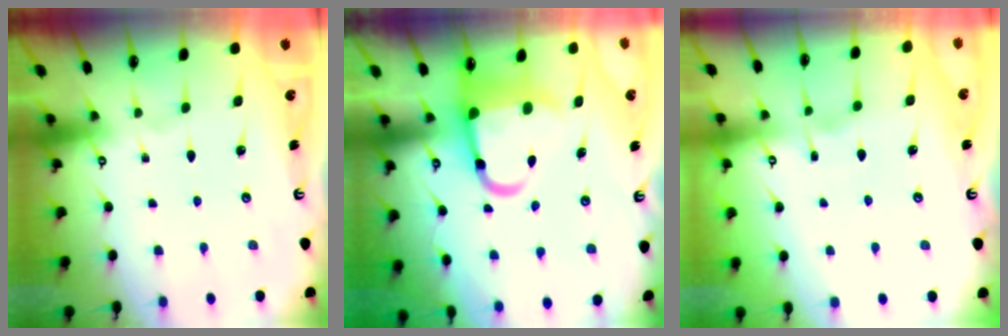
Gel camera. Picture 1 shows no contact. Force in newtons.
{"total": 9.0, "press": 8.7, "slide": 1.9}
{"total": 3.4, "press": 3.4, "slide": 0.5}